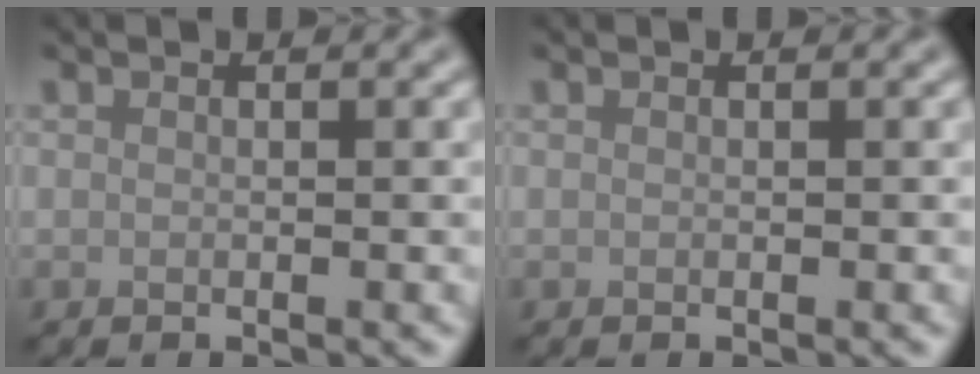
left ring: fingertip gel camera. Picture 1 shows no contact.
{"total": 0.0}